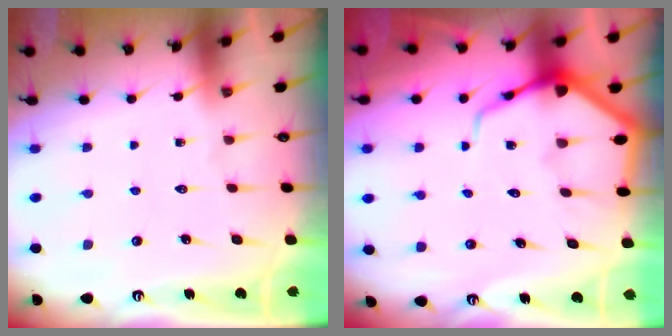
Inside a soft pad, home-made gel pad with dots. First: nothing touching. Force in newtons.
{"total": 7.5, "press": 7.4, "slide": 0.9}